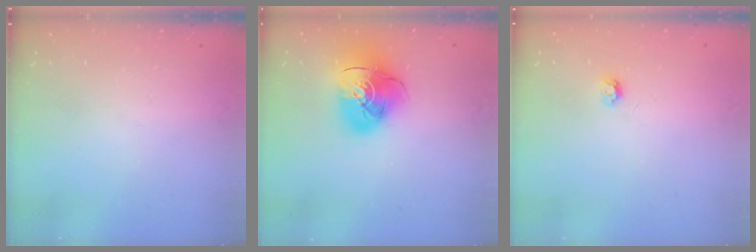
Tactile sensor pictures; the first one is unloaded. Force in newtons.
{"total": 16.0, "press": 15.8, "slide": 2.1}
{"total": 3.1, "press": 3.1, "slide": 0.5}